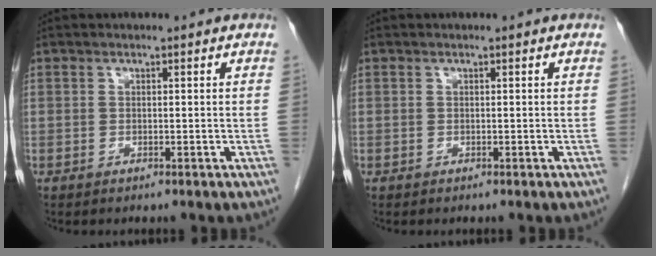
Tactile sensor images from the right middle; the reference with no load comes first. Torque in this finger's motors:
{"motor_torque": [0.11, -0.26, -0.01, 0.00]}